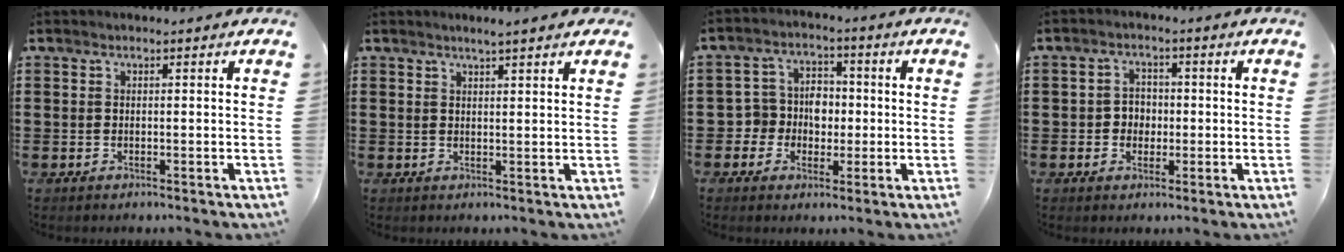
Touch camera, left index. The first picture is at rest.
{"total": 2.0, "force": [1.7, -0.2, 1.0], "torque": [-0.022, 0.001, 0.033]}
{"total": 5.3, "force": [-0.8, 4.9, 1.6], "torque": [-0.051, 0.014, -0.018]}
{"total": 3.0, "force": [-0.6, 2.7, 1.3], "torque": [-0.033, 0.007, -0.015]}